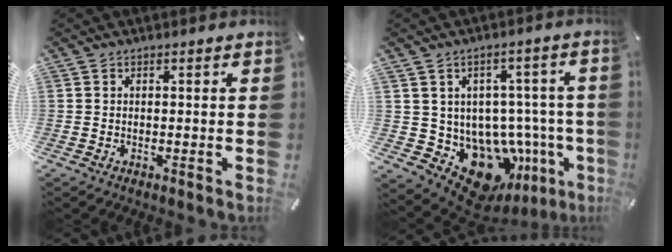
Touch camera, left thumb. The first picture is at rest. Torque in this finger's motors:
{"motor_torque": [0.62, 2.08, 0.78, 0.20, 0.12]}